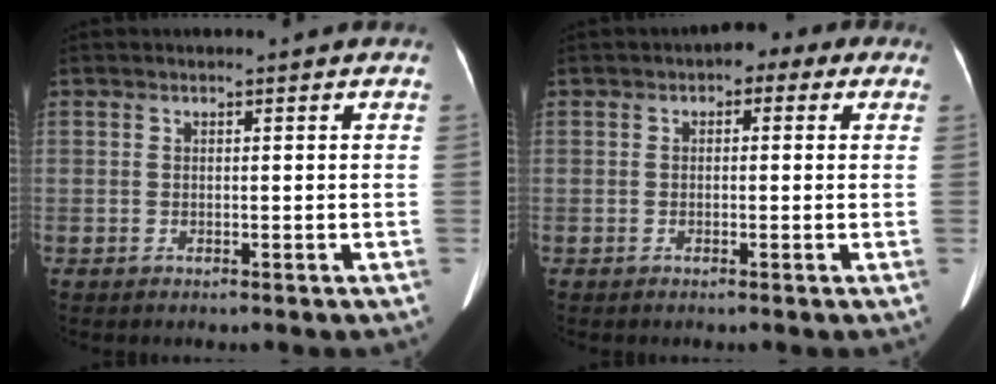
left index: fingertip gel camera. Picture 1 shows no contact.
{"total": 3.2, "force": [1.1, 2.0, 2.2], "torque": [-0.023, 0.028, 0.007]}